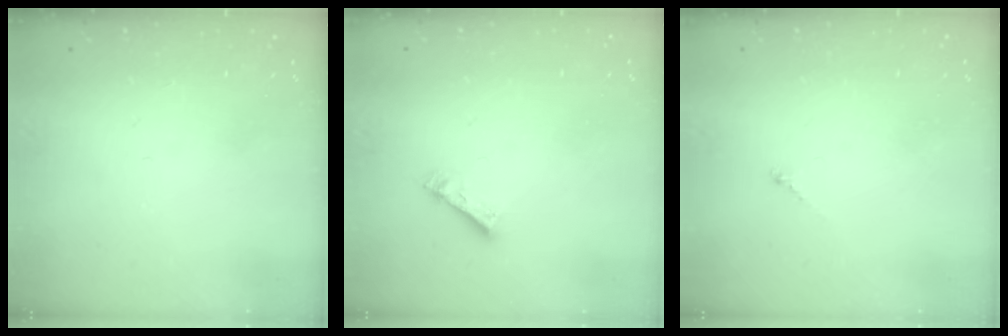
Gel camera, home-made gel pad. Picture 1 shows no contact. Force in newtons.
{"total": 4.6, "press": 4.6, "slide": 0.3}
{"total": 0.7, "press": 0.6, "slide": 0.4}